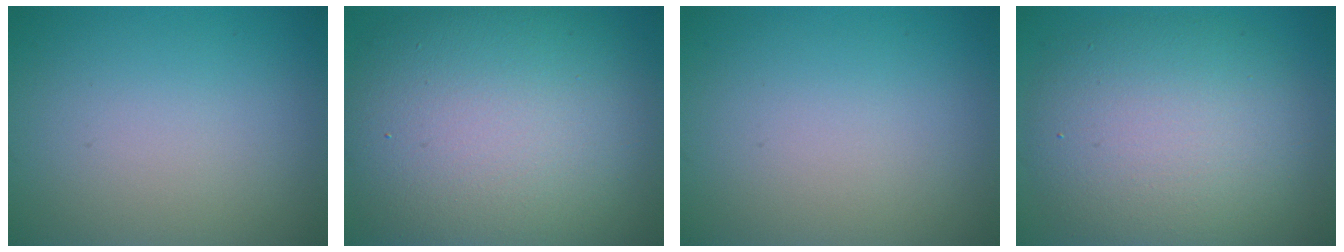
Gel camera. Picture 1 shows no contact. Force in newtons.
{"total": 14.1, "press": 14.1, "slide": 0.9}
{"total": 0.0}
{"total": 8.8, "press": 8.8, "slide": 0.8}